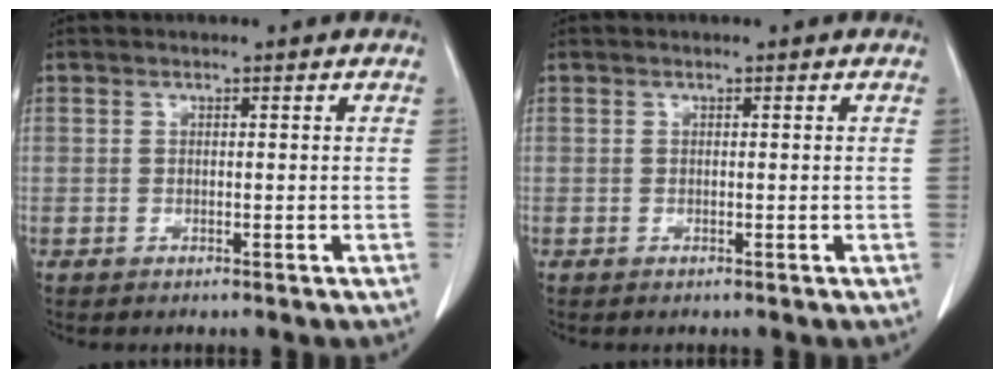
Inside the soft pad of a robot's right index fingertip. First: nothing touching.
{"total": 0.0}